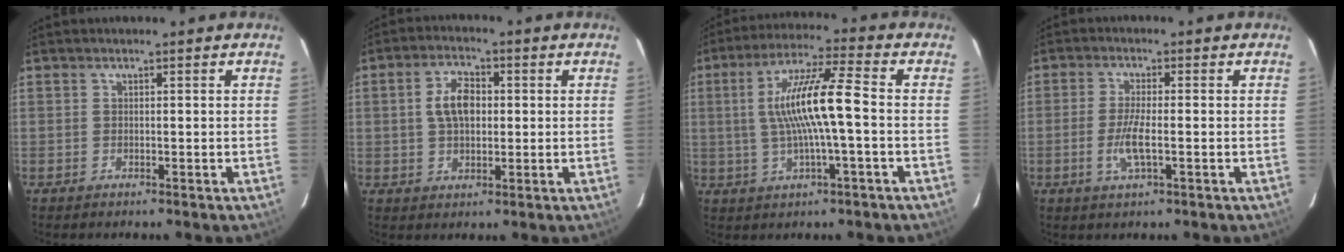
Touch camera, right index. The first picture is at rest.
{"total": 6.6, "force": [0.7, 4.0, 5.2], "torque": [-0.097, 0.014, 0.016]}
{"total": 11.1, "force": [-0.1, -0.1, 11.1], "torque": [-0.207, 0.008, 0.003]}
{"total": 5.0, "force": [-1.3, 0.8, 4.8], "torque": [-0.096, -0.007, -0.027]}